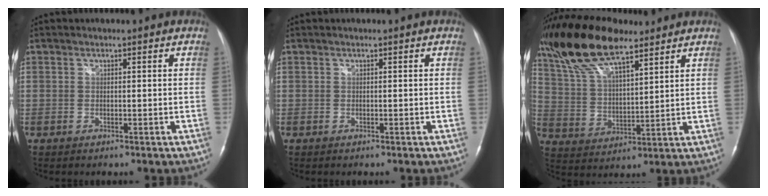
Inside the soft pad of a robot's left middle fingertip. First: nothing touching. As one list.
[{"total": 0.0}, {"total": 15.5, "force": [11.5, 4.3, 9.4], "torque": [-0.196, 0.023, 0.222]}]